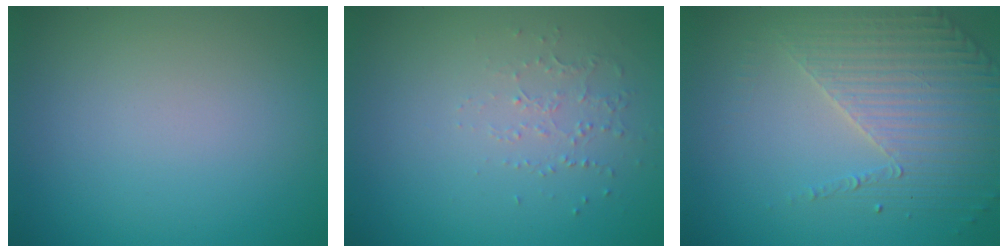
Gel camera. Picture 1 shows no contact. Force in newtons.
{"total": 1.0, "press": 0.6, "slide": 0.8}
{"total": 4.1, "press": 3.3, "slide": 2.4}